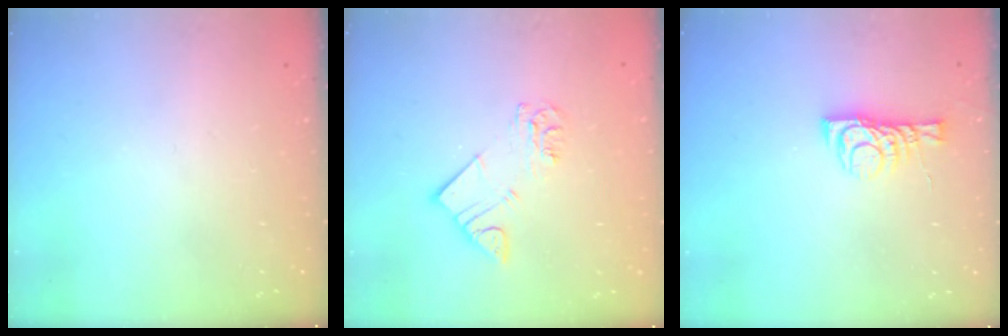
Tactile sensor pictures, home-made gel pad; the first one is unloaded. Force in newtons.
{"total": 5.9, "press": 5.9, "slide": 0.4}
{"total": 7.0, "press": 6.9, "slide": 0.5}